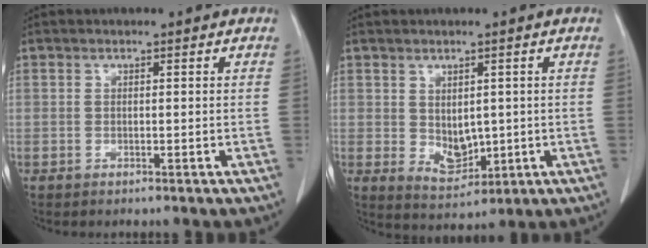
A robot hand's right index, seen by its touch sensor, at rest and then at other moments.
{"total": 5.1, "force": [0.1, 3.4, 3.8], "torque": [-0.065, -0.008, 0.023]}